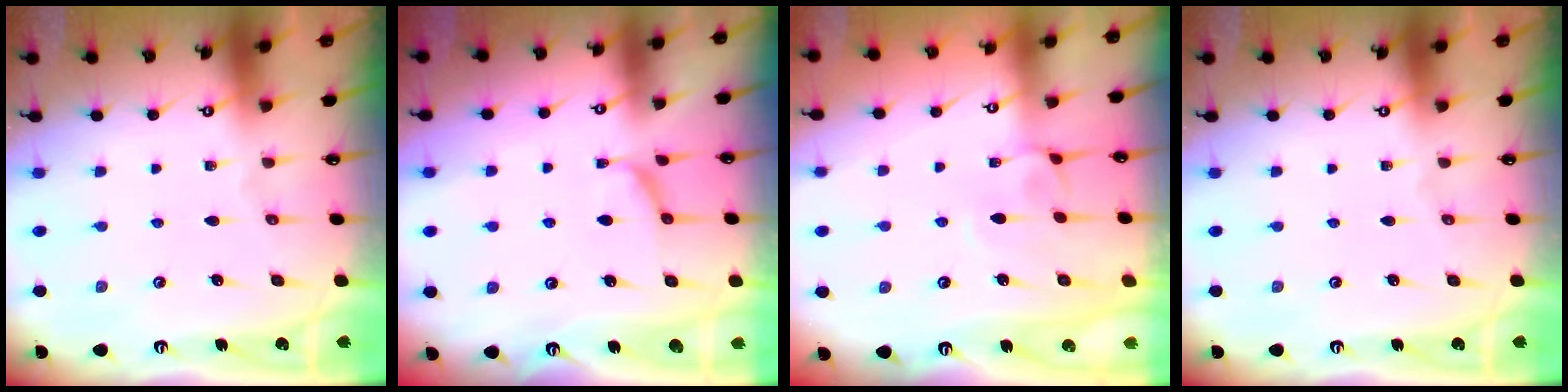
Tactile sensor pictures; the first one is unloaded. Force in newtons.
{"total": 2.3, "press": 2.0, "slide": 1.1}
{"total": 2.9, "press": 2.9, "slide": 0.2}
{"total": 0.0}